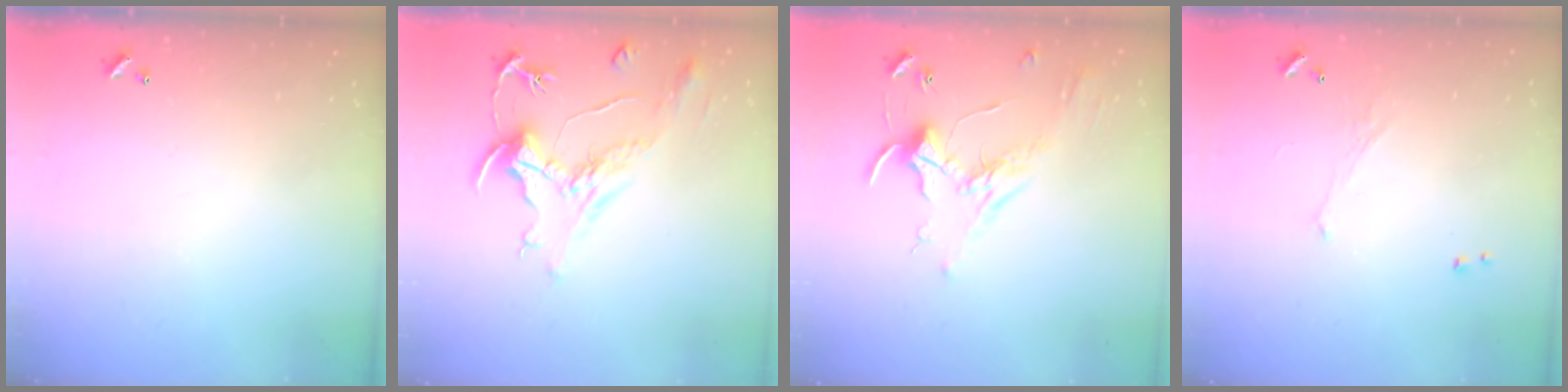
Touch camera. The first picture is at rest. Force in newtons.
{"total": 2.1, "press": 1.6, "slide": 1.4}
{"total": 1.7, "press": 1.6, "slide": 0.5}
{"total": 0.9, "press": 0.7, "slide": 0.5}